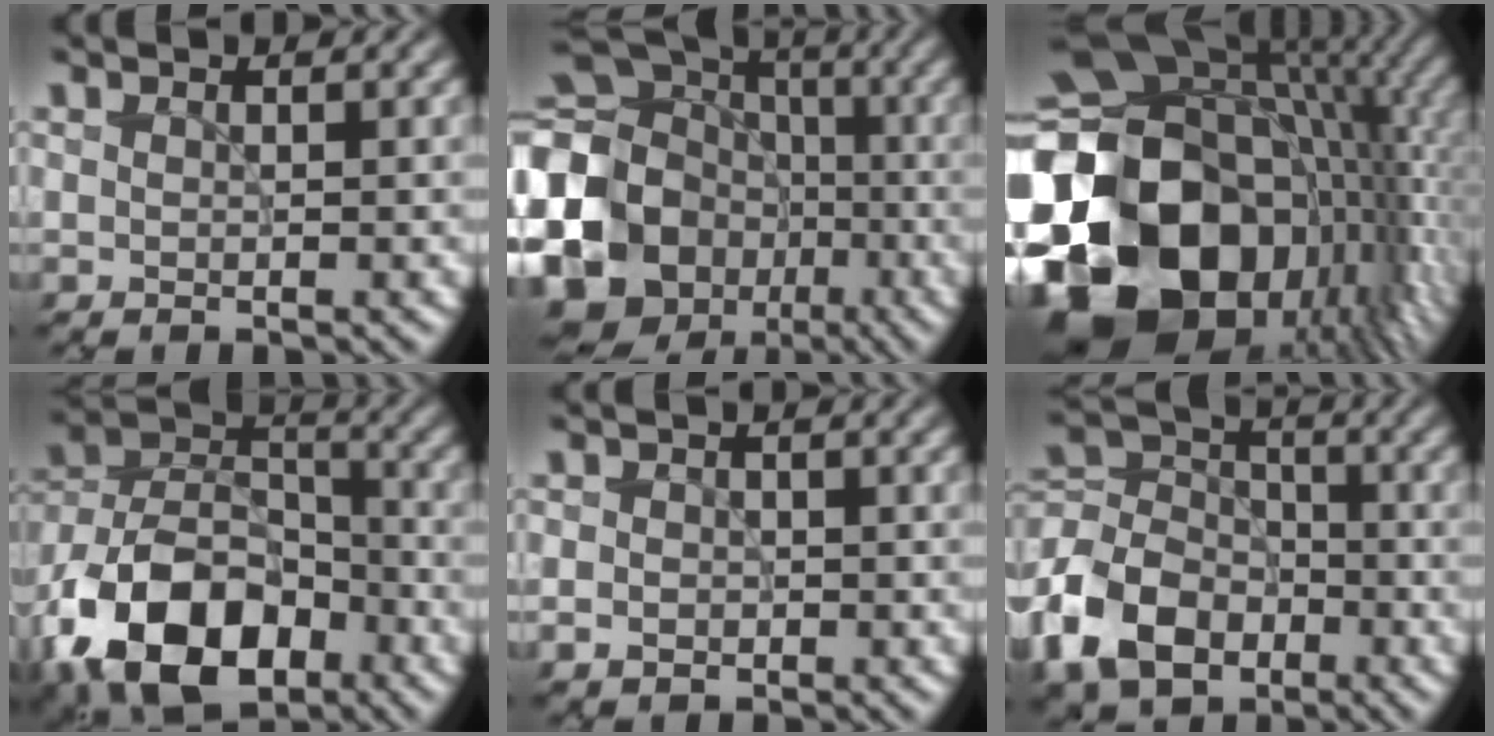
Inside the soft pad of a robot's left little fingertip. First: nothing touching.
{"total": 21.9, "force": [-4.5, 19.5, 8.9], "torque": [-0.212, -0.022, -0.108]}
{"total": 21.9, "force": [-5.2, 16.5, 13.4], "torque": [-0.309, -0.026, -0.072]}
{"total": 14.6, "force": [-7.3, 9.3, 8.6], "torque": [-0.165, -0.010, -0.139]}
{"total": 1.4, "force": [-0.5, 1.2, 0.7], "torque": [-0.008, -0.004, -0.012]}
{"total": 8.8, "force": [-4.0, 6.5, 4.4], "torque": [-0.096, 0.007, -0.100]}